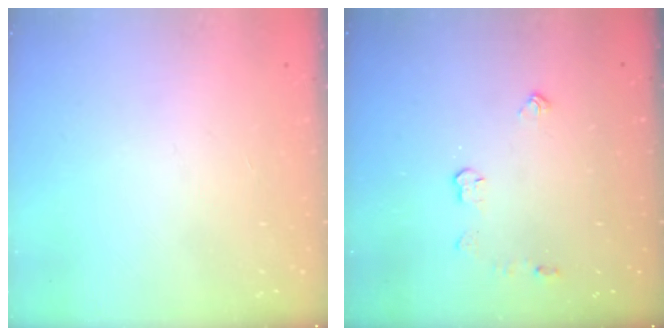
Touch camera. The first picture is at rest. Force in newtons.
{"total": 3.9, "press": 3.8, "slide": 0.6}